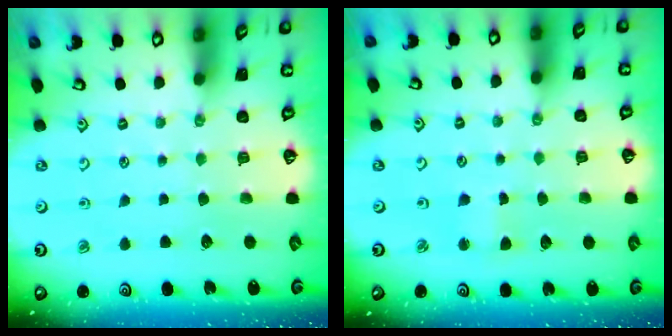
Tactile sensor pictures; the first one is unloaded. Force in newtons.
{"total": 2.4, "press": 2.4, "slide": 0.3}